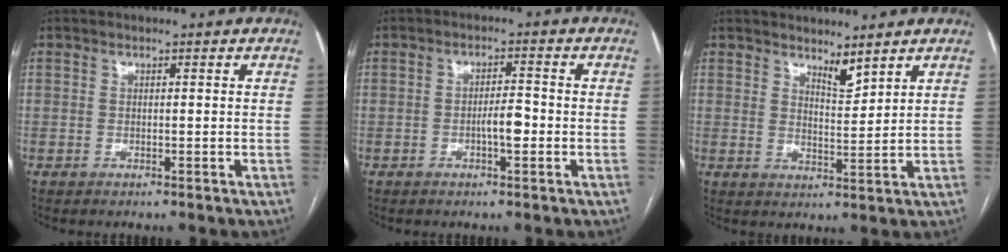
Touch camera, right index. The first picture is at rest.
{"total": 3.4, "force": [-1.0, 0.8, 3.2], "torque": [-0.051, 0.004, -0.017]}
{"total": 3.3, "force": [2.9, 0.5, 1.4], "torque": [-0.026, -0.015, 0.055]}